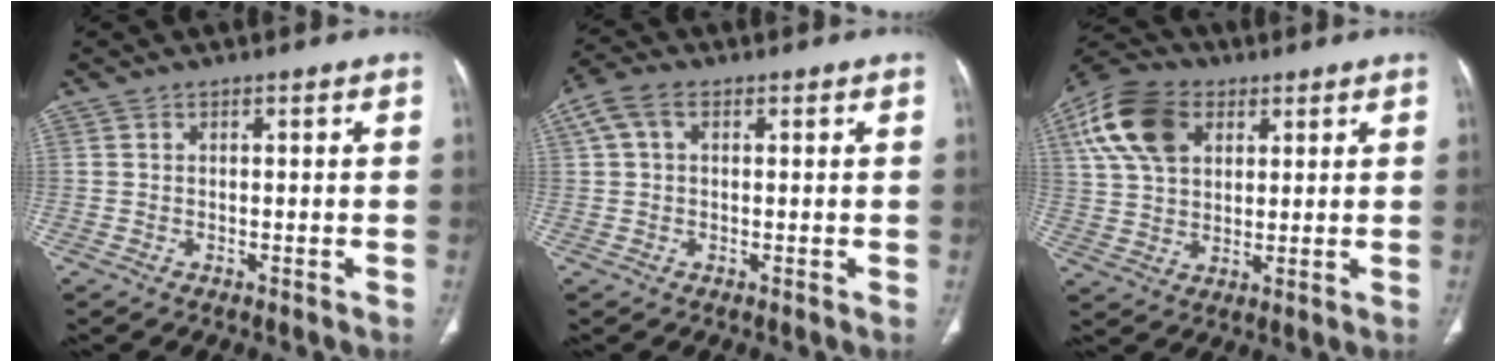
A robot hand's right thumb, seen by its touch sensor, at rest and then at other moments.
{"total": 4.8, "force": [1.5, 3.1, 3.4], "torque": [-0.076, 0.020, 0.026]}
{"total": 14.5, "force": [5.6, 9.7, 9.3], "torque": [-0.174, 0.003, 0.101]}